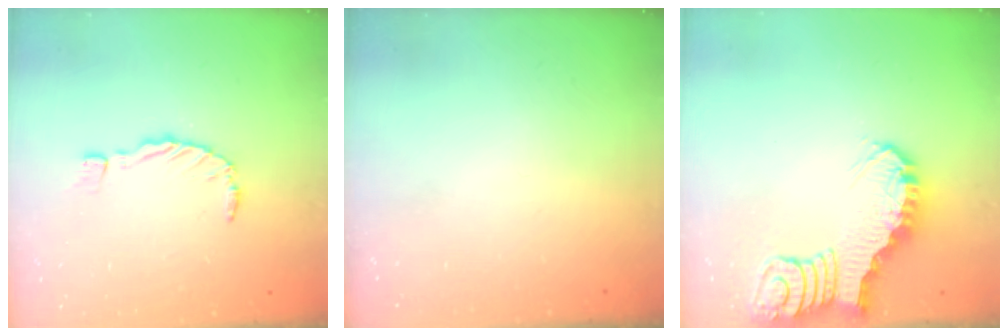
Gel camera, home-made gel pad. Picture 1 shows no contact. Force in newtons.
{"total": 0.0}
{"total": 2.9, "press": 2.8, "slide": 0.4}